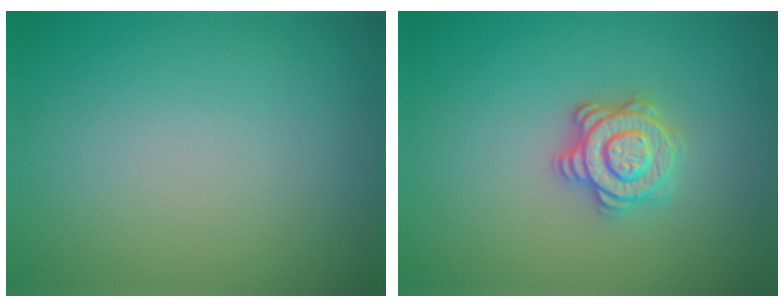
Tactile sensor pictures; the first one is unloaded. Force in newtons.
{"total": 3.5, "press": 3.0, "slide": 1.9}